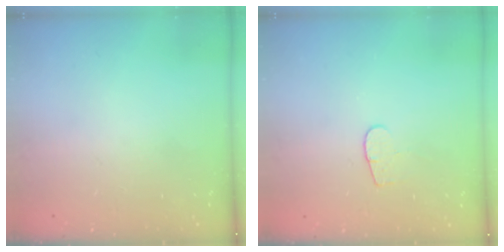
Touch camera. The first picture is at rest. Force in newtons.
{"total": 4.4, "press": 4.4, "slide": 0.3}